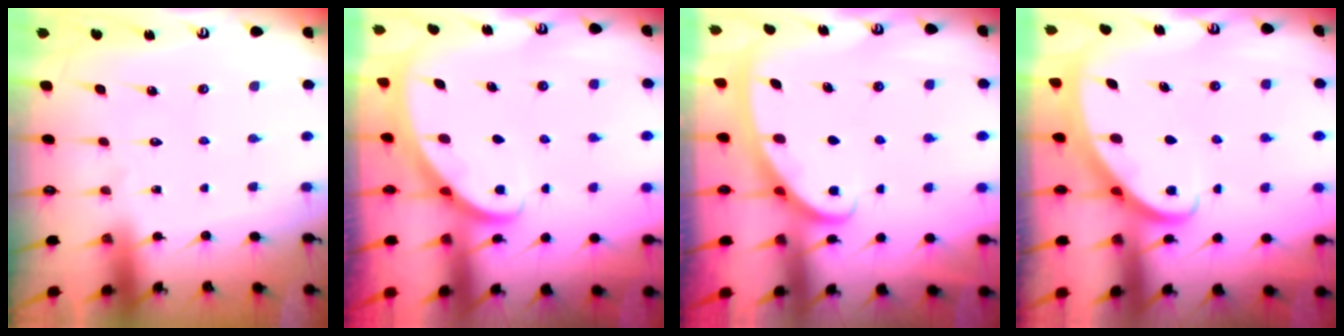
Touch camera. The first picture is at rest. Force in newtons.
{"total": 2.5, "press": 2.5, "slide": 0.3}
{"total": 2.6, "press": 2.6, "slide": 0.3}
{"total": 2.3, "press": 2.3, "slide": 0.3}